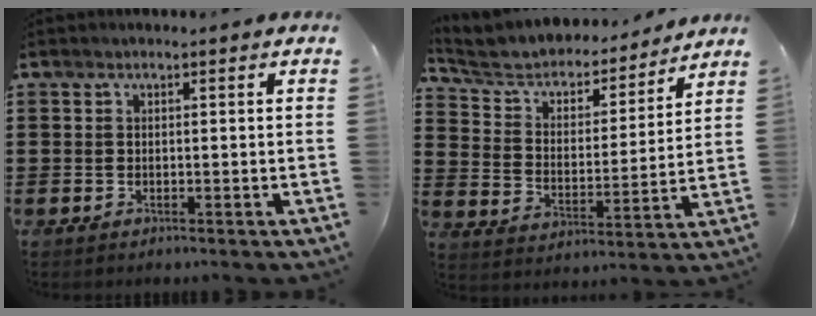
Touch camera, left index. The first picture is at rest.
{"total": 4.9, "force": [4.1, 2.2, 1.6], "torque": [-0.058, -0.030, 0.062]}